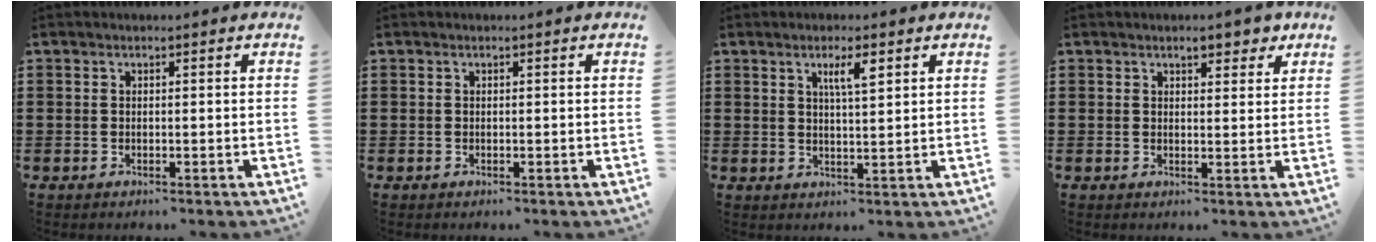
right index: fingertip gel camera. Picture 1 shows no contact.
{"total": 0.0}
{"total": 3.8, "force": [1.9, 0.7, 3.2], "torque": [-0.060, 0.003, 0.029]}
{"total": 3.7, "force": [2.7, 1.5, 2.2], "torque": [-0.024, -0.002, 0.043]}